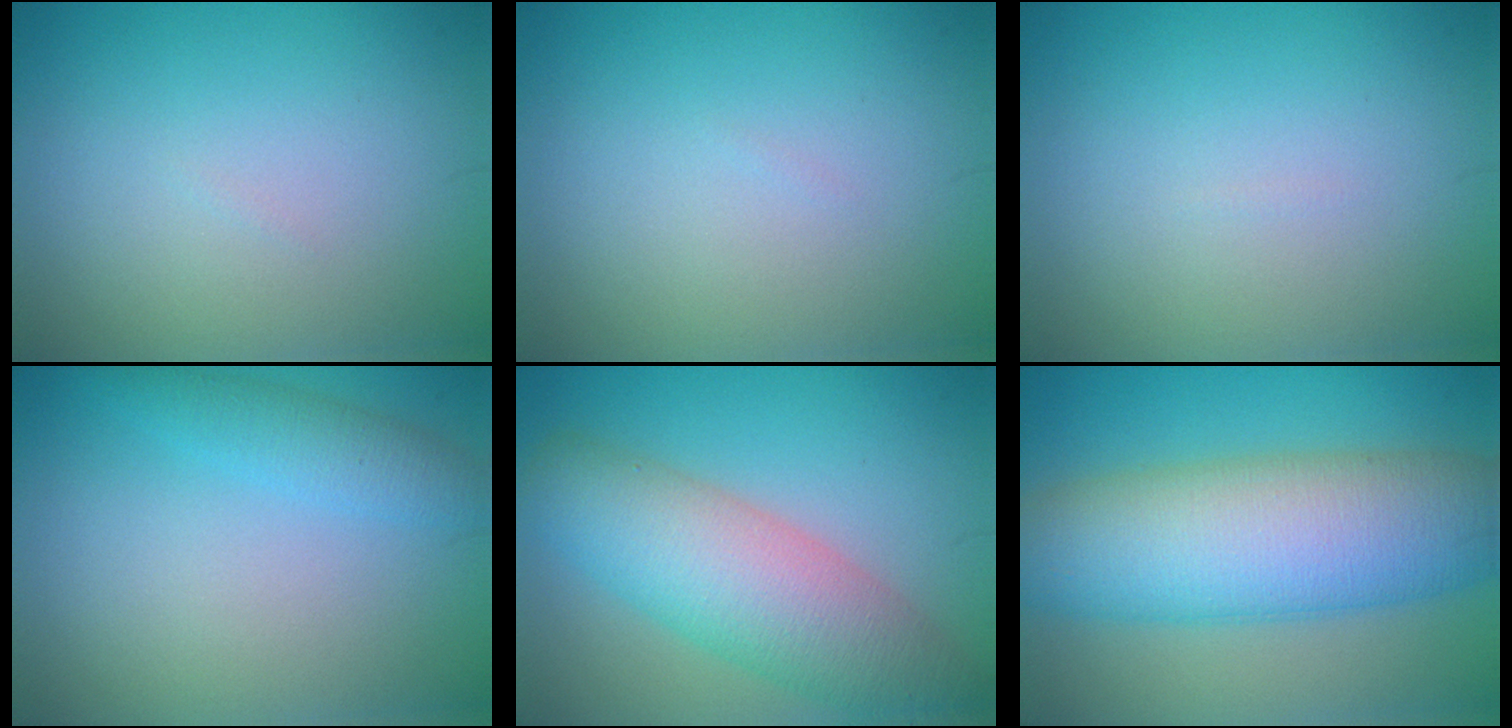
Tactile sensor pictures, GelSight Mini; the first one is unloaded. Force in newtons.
{"total": 0.0}
{"total": 0.0}
{"total": 2.3, "press": 2.3, "slide": 0.0}
{"total": 8.0, "press": 8.0, "slide": 0.3}
{"total": 11.2, "press": 11.2, "slide": 0.2}